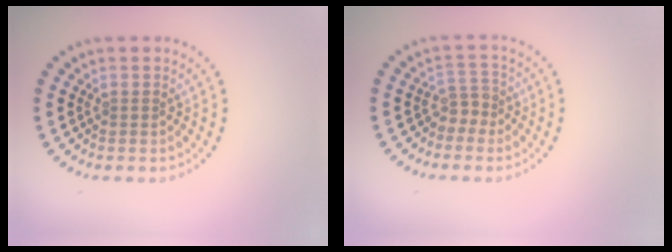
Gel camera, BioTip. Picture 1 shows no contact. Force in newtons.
{"total": 1.9, "press": 1.3, "slide": 1.4}